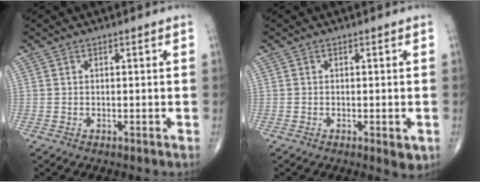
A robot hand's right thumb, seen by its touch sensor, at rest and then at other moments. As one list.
[{"total": 2.7, "force": [-0.9, 1.0, 2.3], "torque": [-0.026, -0.005, -0.010]}]